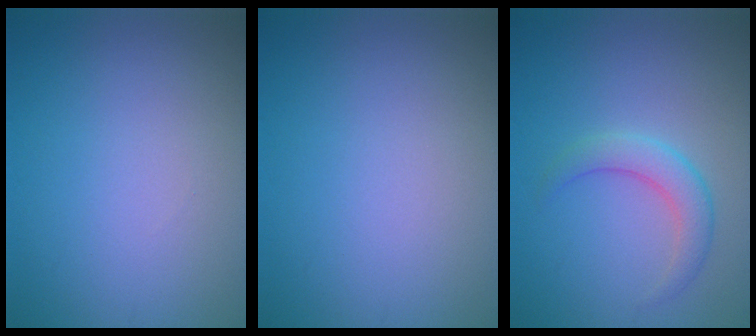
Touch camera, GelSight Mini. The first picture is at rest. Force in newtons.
{"total": 0.0}
{"total": 2.7, "press": 2.7, "slide": 0.1}